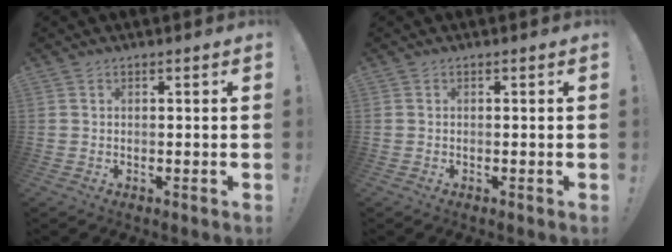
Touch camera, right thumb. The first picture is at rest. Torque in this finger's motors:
{"motor_torque": [-0.17, 0.07, -0.01, 0.05, 0.00]}